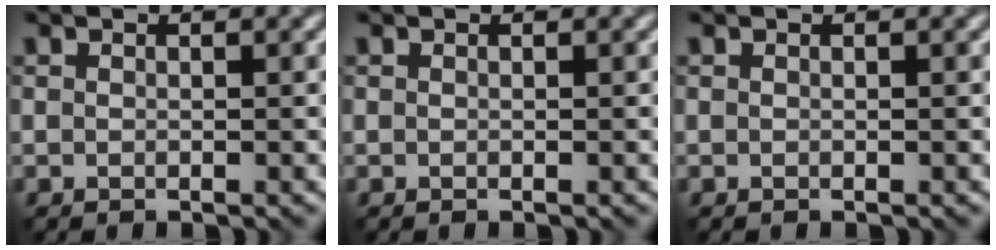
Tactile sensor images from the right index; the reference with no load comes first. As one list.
[{"total": 0.0}, {"total": 0.0}]